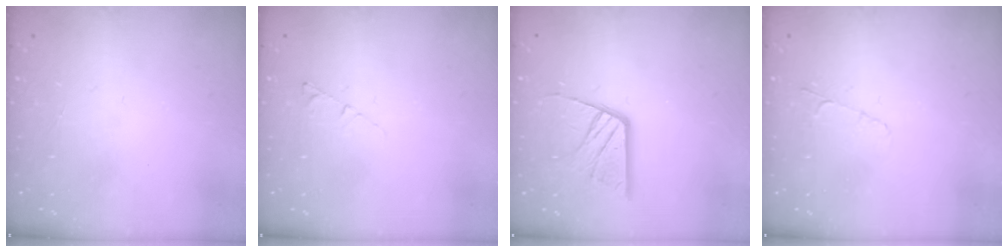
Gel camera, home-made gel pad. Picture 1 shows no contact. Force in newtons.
{"total": 2.7, "press": 2.6, "slide": 0.3}
{"total": 12.2, "press": 12.1, "slide": 1.3}
{"total": 3.3, "press": 3.2, "slide": 0.3}